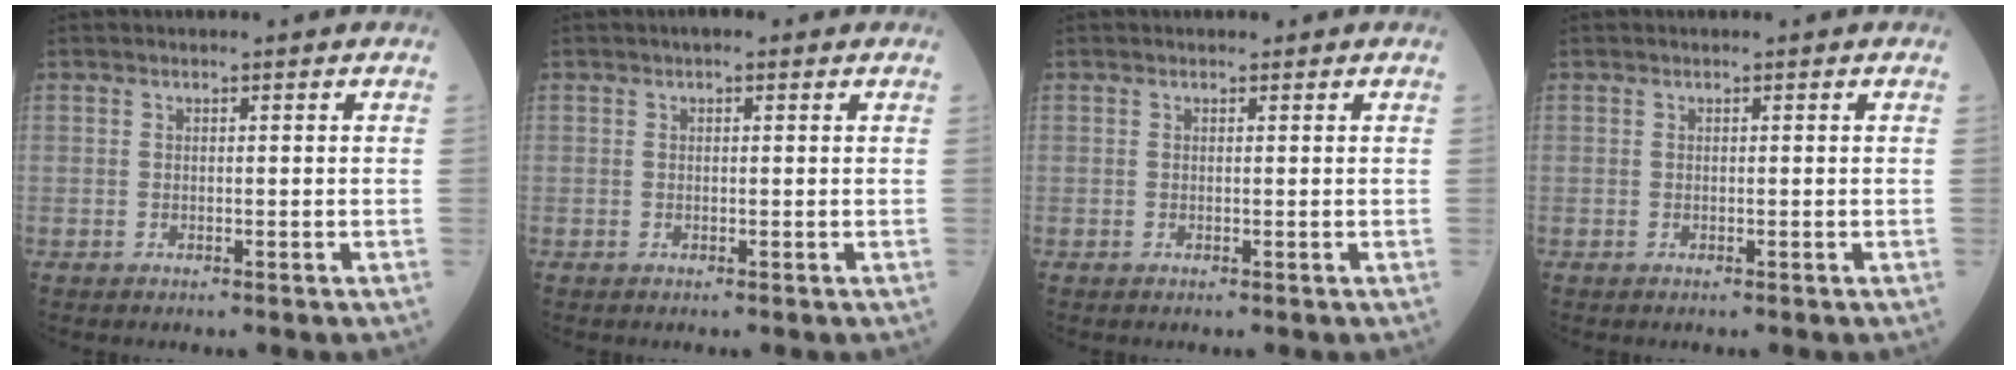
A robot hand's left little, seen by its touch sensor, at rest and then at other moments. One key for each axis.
{"total": 1.1, "fx": 0.5, "fy": 0.6, "fz": 0.7, "tx": -0.012, "ty": 0.010, "tz": 0.002}
{"total": 0.0}
{"total": 0.0}